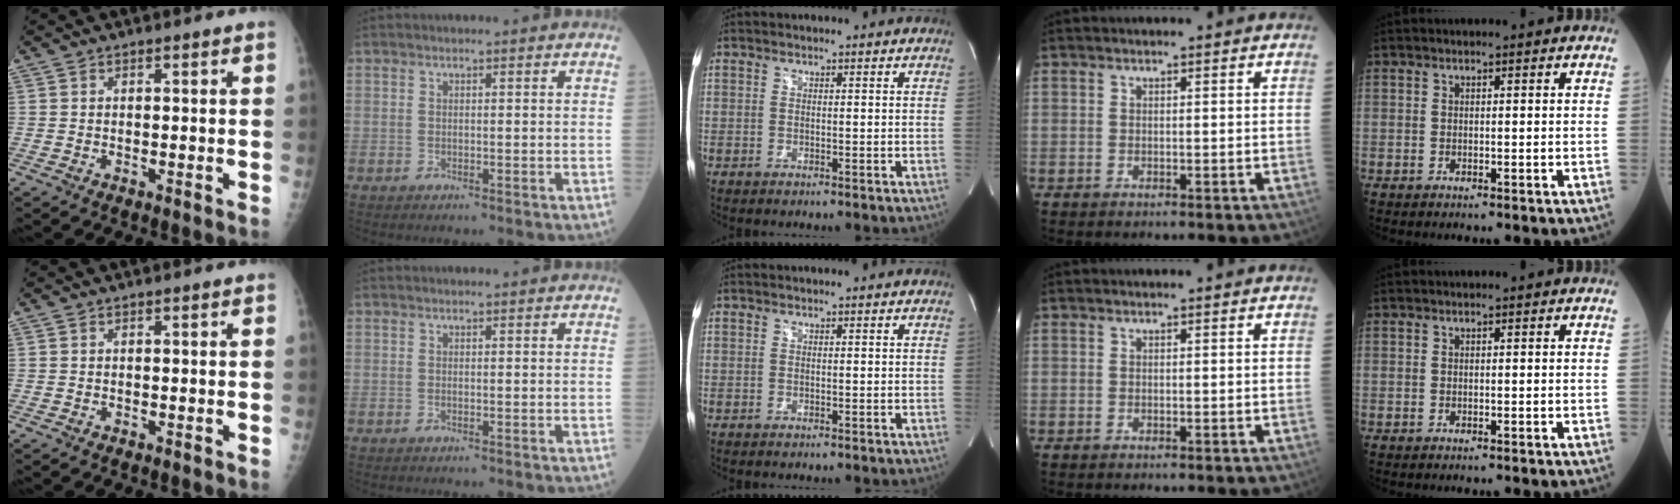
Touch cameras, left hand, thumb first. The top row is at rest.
{}